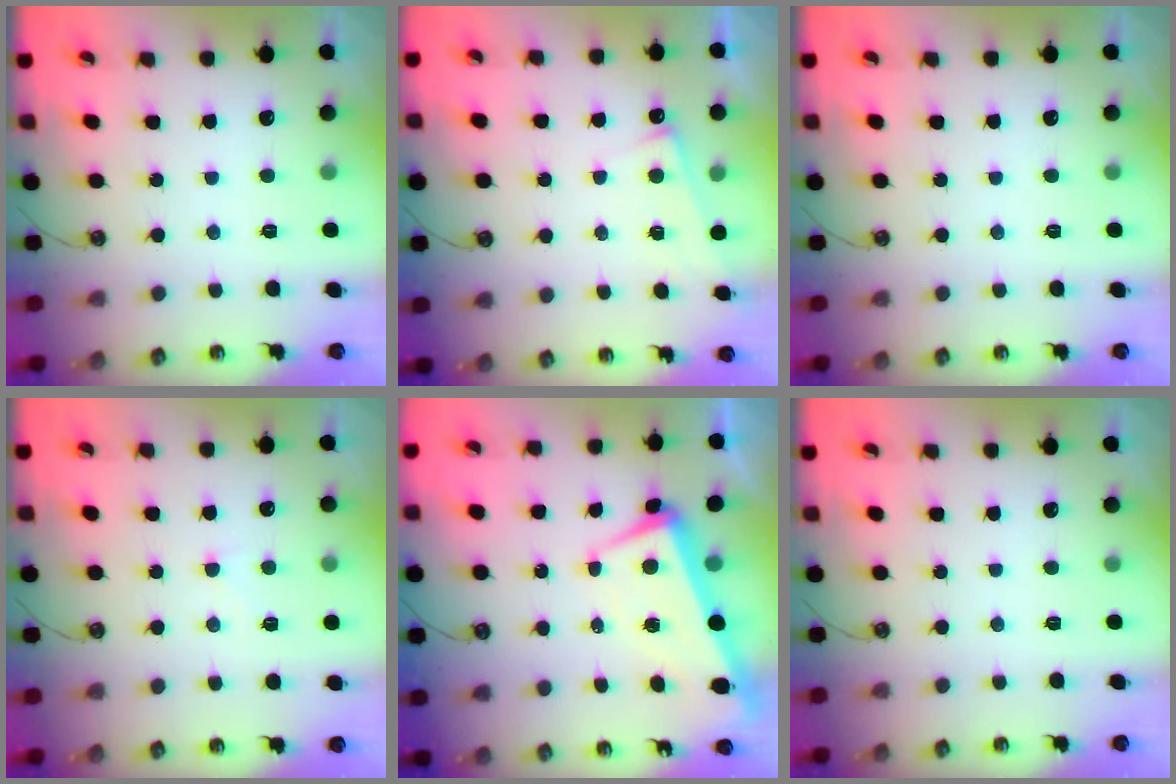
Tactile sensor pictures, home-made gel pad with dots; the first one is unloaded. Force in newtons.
{"total": 5.7, "press": 5.7, "slide": 0.4}
{"total": 0.0}
{"total": 0.9, "press": 0.4, "slide": 0.8}
{"total": 0.9, "press": 0.4, "slide": 0.8}
{"total": 0.0}